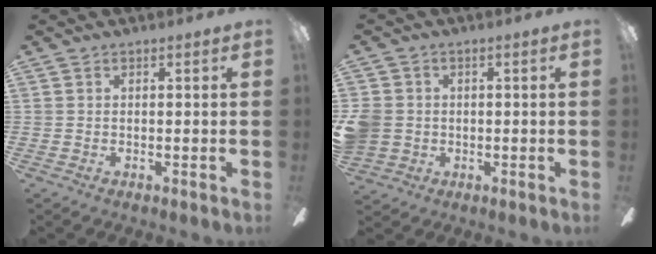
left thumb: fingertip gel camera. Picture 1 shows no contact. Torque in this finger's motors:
{"motor_torque": [0.03, 0.83, 0.31, -0.24, 0.21]}